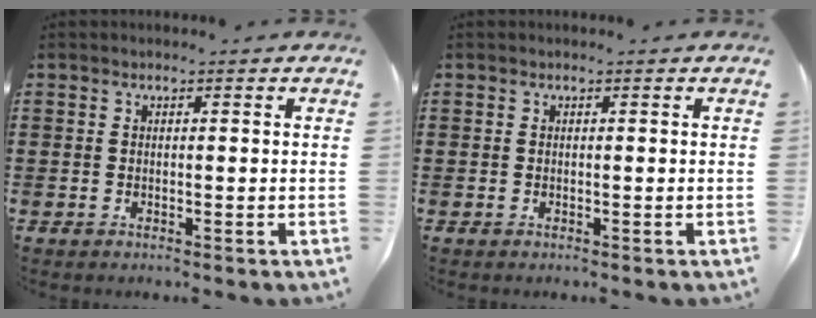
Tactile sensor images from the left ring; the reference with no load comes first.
{"total": 0.0}